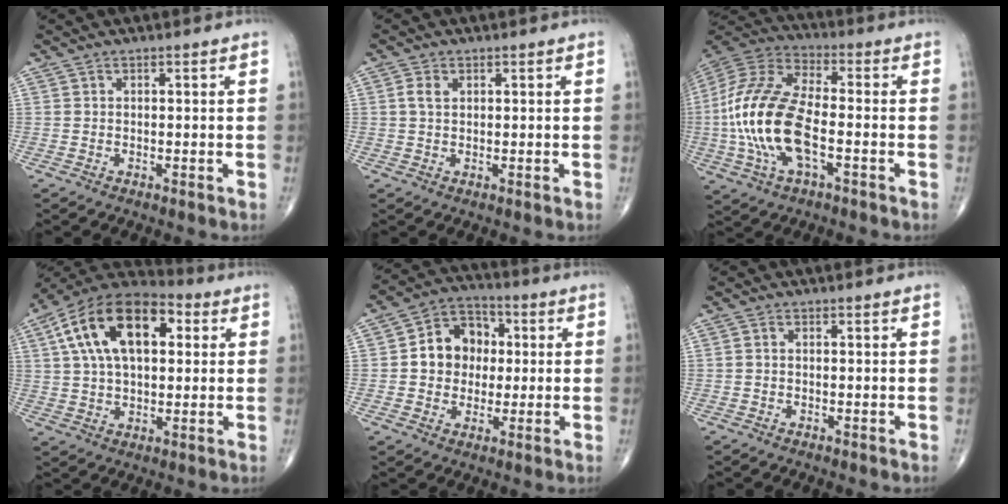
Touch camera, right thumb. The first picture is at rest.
{"total": 2.2, "force": [0.6, 1.5, 1.5], "torque": [-0.031, 0.005, 0.013]}
{"total": 19.8, "force": [-3.6, 8.9, 17.3], "torque": [-0.382, 0.021, -0.067]}
{"total": 19.8, "force": [5.4, 11.0, 15.5], "torque": [-0.257, 0.020, 0.081]}
{"total": 10.8, "force": [0.8, 9.1, 5.9], "torque": [-0.053, 0.020, 0.004]}
{"total": 0.5, "force": [-0.1, 0.4, 0.4], "torque": [-0.008, 0.000, -0.005]}